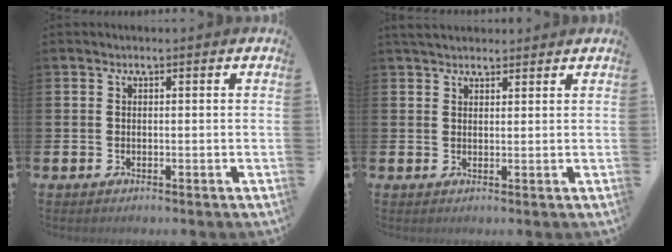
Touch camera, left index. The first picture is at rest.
{"total": 2.8, "force": [2.6, 0.9, 0.5], "torque": [-0.007, -0.007, 0.047]}